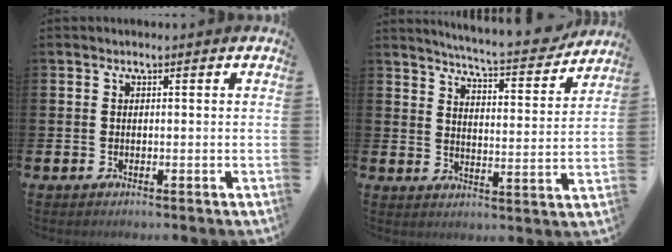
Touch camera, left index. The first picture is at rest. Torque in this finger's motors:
{"motor_torque": [0.77, -1.37, 0.44, 0.10]}